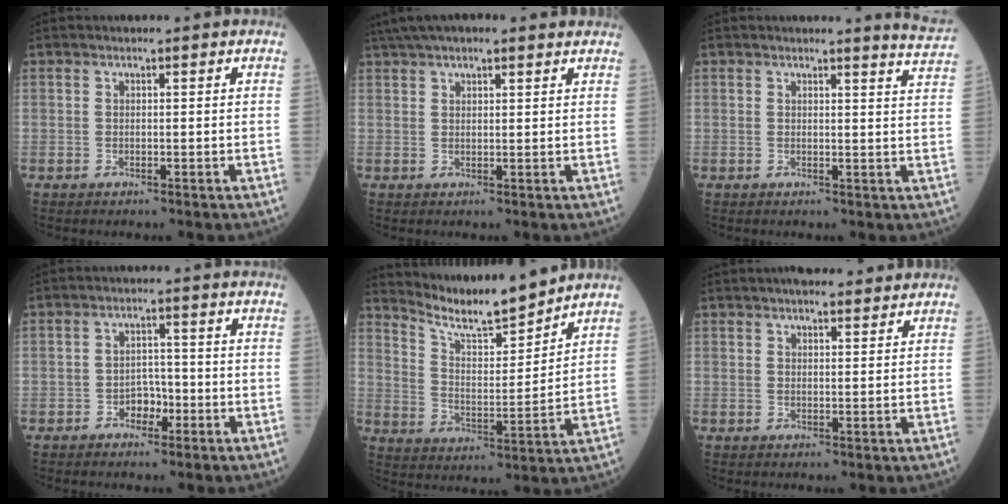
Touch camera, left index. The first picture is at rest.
{"total": 8.9, "force": [7.1, 1.9, 4.9], "torque": [-0.081, 0.046, 0.110]}
{"total": 4.4, "force": [4.3, -1.0, 0.3], "torque": [-0.008, -0.044, 0.029]}
{"total": 2.9, "force": [-1.7, 1.8, 1.5], "torque": [-0.015, 0.006, -0.032]}
{"total": 10.8, "force": [10.4, 0.2, 3.0], "torque": [-0.064, -0.007, 0.188]}
{"total": 6.0, "force": [5.2, 1.3, 2.7], "torque": [-0.035, 0.022, 0.073]}